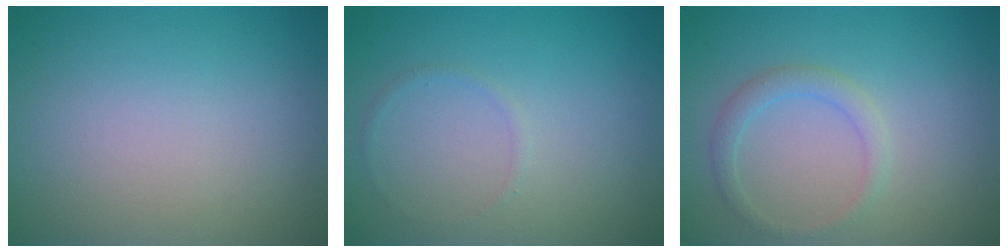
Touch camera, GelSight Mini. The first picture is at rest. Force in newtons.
{"total": 0.6, "press": 0.6, "slide": 0.1}
{"total": 1.7, "press": 1.7, "slide": 0.2}